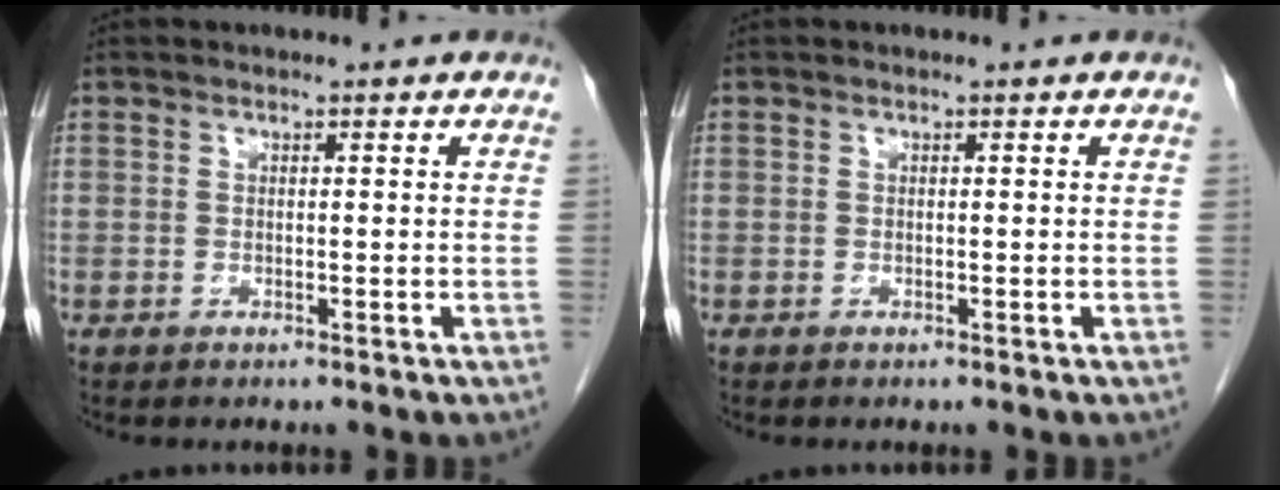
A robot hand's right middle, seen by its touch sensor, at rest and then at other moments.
{"total": 0.0}